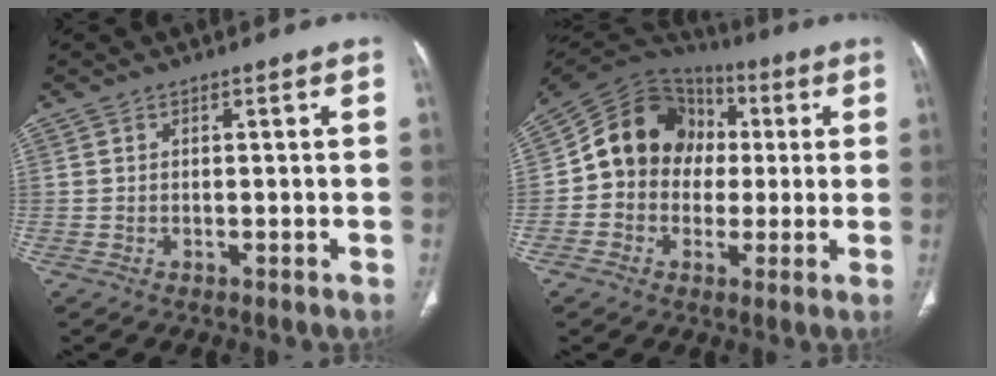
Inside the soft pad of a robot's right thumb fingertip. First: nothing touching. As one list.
[{"total": 15.3, "force": [0.8, 13.1, 7.9], "torque": [-0.106, 0.037, 0.006]}]